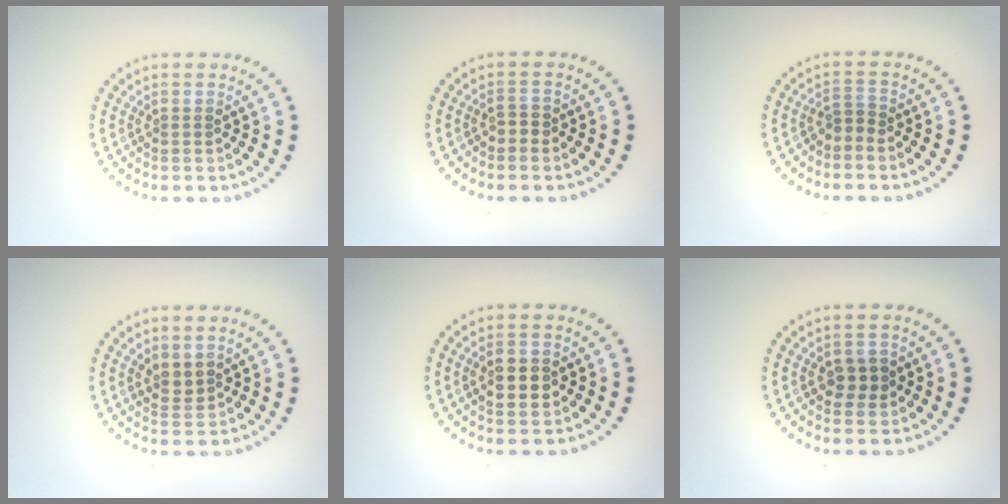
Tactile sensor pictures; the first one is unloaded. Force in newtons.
{"total": 1.0, "press": 0.8, "slide": 0.6}
{"total": 1.4, "press": 0.9, "slide": 1.0}
{"total": 1.7, "press": 1.5, "slide": 0.8}
{"total": 2.9, "press": 2.9, "slide": 0.1}
{"total": 2.1, "press": 2.1, "slide": 0.3}